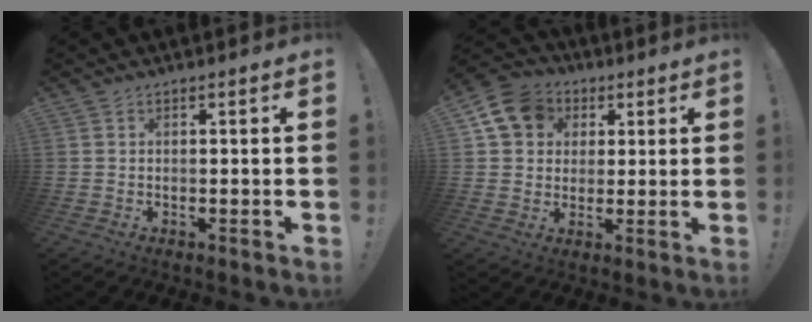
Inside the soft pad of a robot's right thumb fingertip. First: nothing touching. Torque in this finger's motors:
{"motor_torque": [0.06, 1.10, 0.36, -0.18, 0.10]}